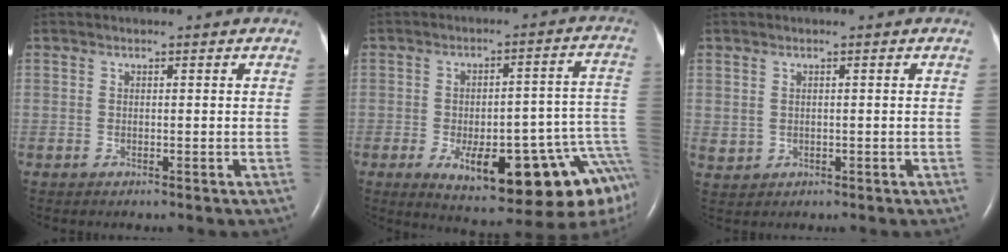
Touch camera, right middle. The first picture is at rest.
{"total": 21.0, "force": [-9.3, 5.2, 18.1], "torque": [-0.153, 0.014, -0.114]}
{"total": 1.7, "force": [0.1, 1.5, 0.7], "torque": [-0.020, 0.003, 0.014]}